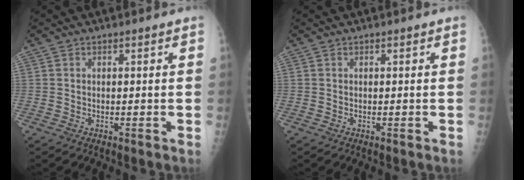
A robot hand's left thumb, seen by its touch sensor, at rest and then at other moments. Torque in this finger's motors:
{"motor_torque": [-0.01, 0.01, 0.00, 0.00, 0.00]}